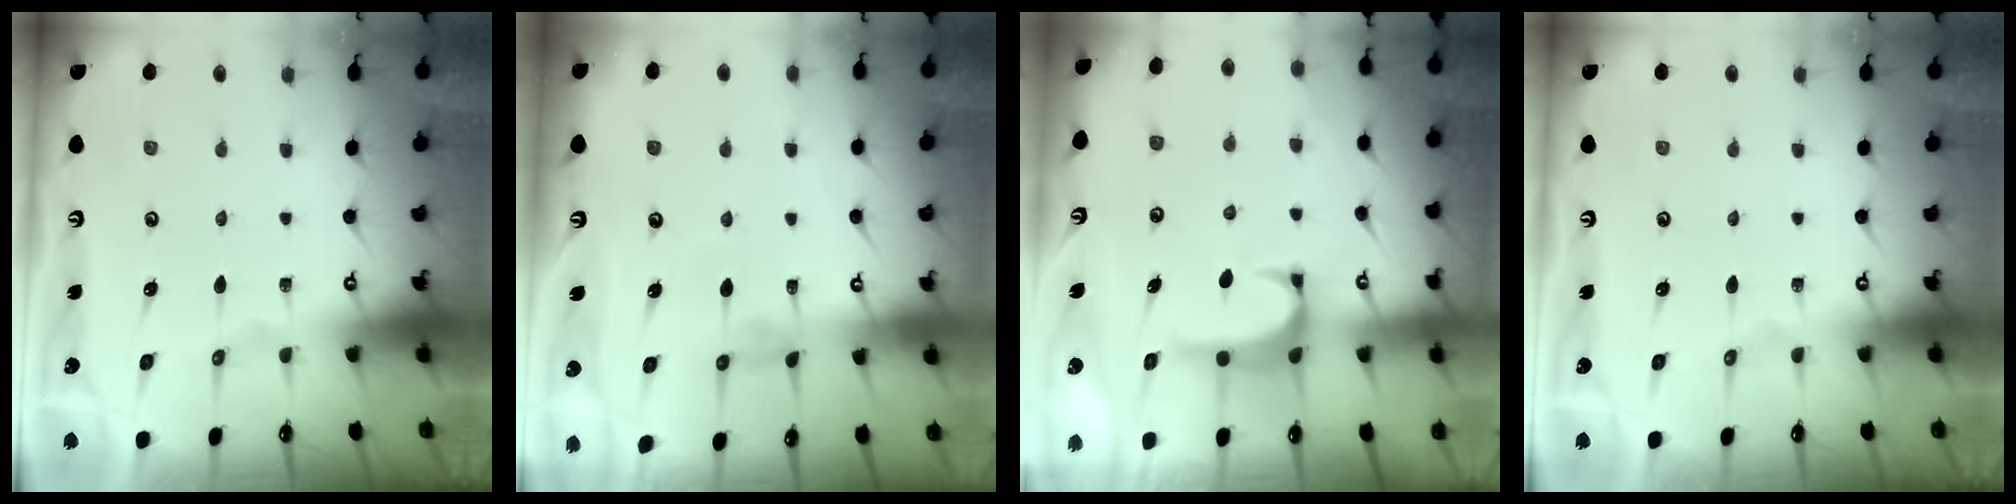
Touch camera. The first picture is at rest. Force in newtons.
{"total": 0.6, "press": 0.5, "slide": 0.4}
{"total": 1.2, "press": 1.1, "slide": 0.5}
{"total": 0.0}